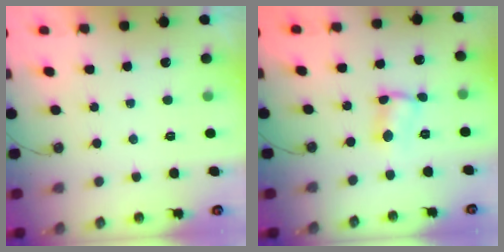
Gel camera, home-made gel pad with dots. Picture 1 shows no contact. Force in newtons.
{"total": 2.3, "press": 2.3, "slide": 0.1}